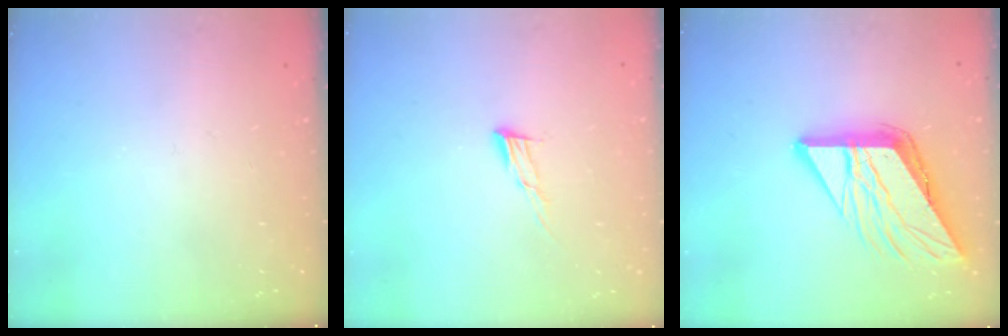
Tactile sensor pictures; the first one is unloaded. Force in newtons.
{"total": 6.9, "press": 6.8, "slide": 1.2}
{"total": 15.9, "press": 15.9, "slide": 1.6}